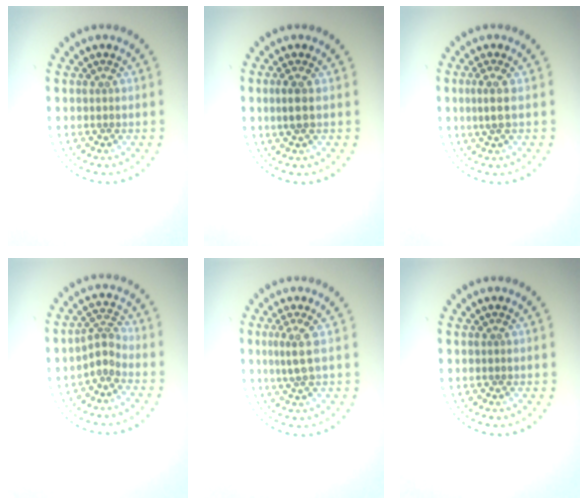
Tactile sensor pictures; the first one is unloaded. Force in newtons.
{"total": 1.5, "press": 1.3, "slide": 0.7}
{"total": 1.7, "press": 1.4, "slide": 1.0}
{"total": 2.1, "press": 1.5, "slide": 1.5}
{"total": 2.0, "press": 1.4, "slide": 1.4}
{"total": 0.0}